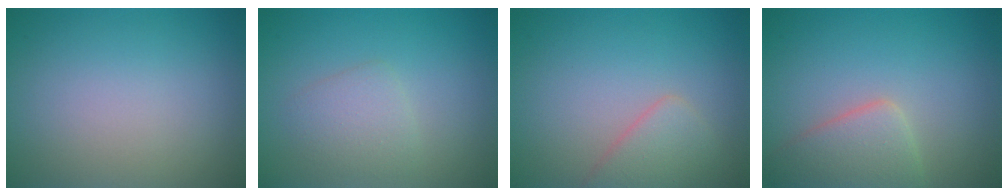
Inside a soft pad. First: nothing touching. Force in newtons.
{"total": 2.1, "press": 2.1, "slide": 0.1}
{"total": 2.5, "press": 2.5, "slide": 0.2}
{"total": 3.7, "press": 3.7, "slide": 0.3}